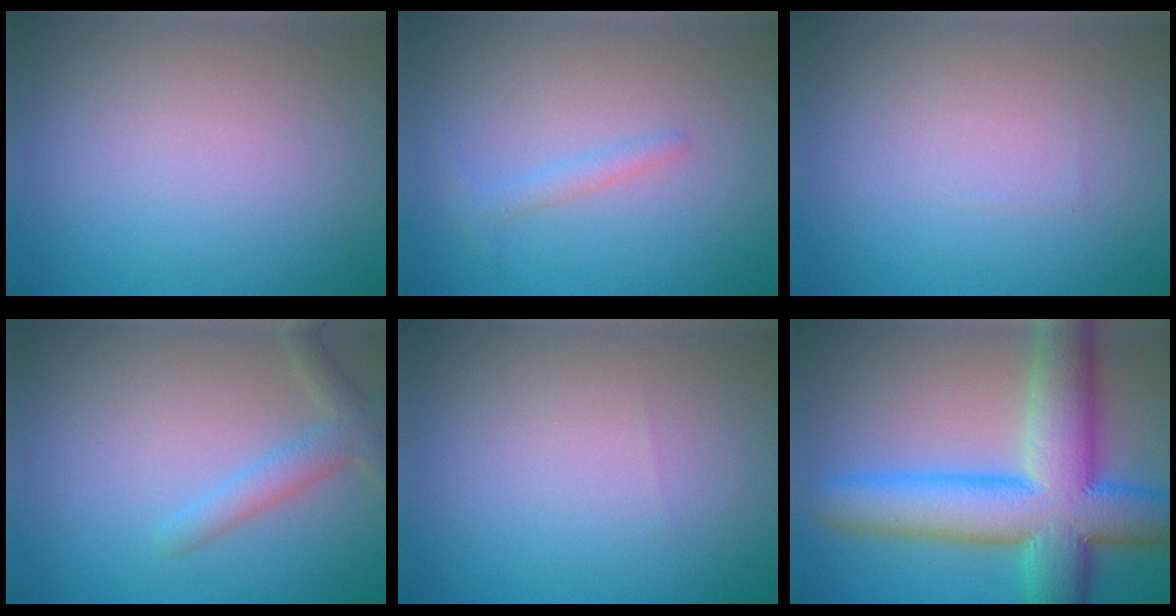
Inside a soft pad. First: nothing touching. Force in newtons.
{"total": 1.3, "press": 1.3, "slide": 0.1}
{"total": 0.0}
{"total": 2.5, "press": 2.5, "slide": 0.2}
{"total": 0.0}
{"total": 12.1, "press": 12.1, "slide": 0.3}